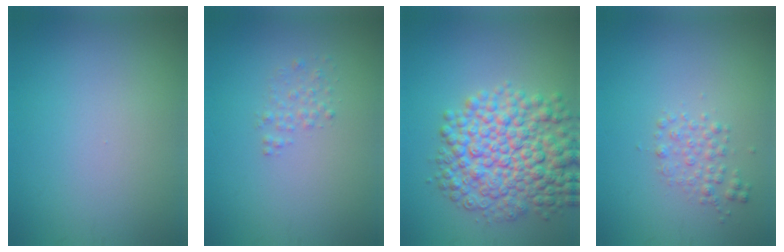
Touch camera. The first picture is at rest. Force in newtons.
{"total": 1.2, "press": 1.2, "slide": 0.0}
{"total": 9.1, "press": 9.1, "slide": 0.2}
{"total": 1.7, "press": 1.7, "slide": 0.1}